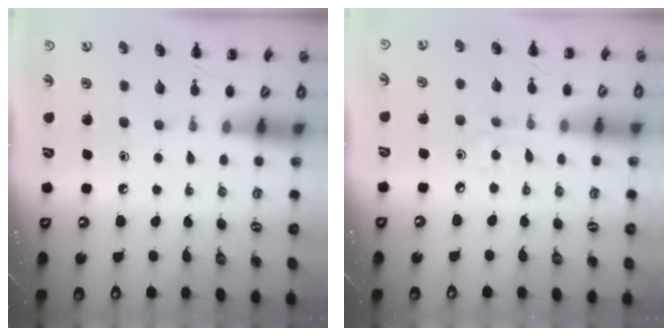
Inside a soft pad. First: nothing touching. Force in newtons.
{"total": 2.0, "press": 1.9, "slide": 0.6}